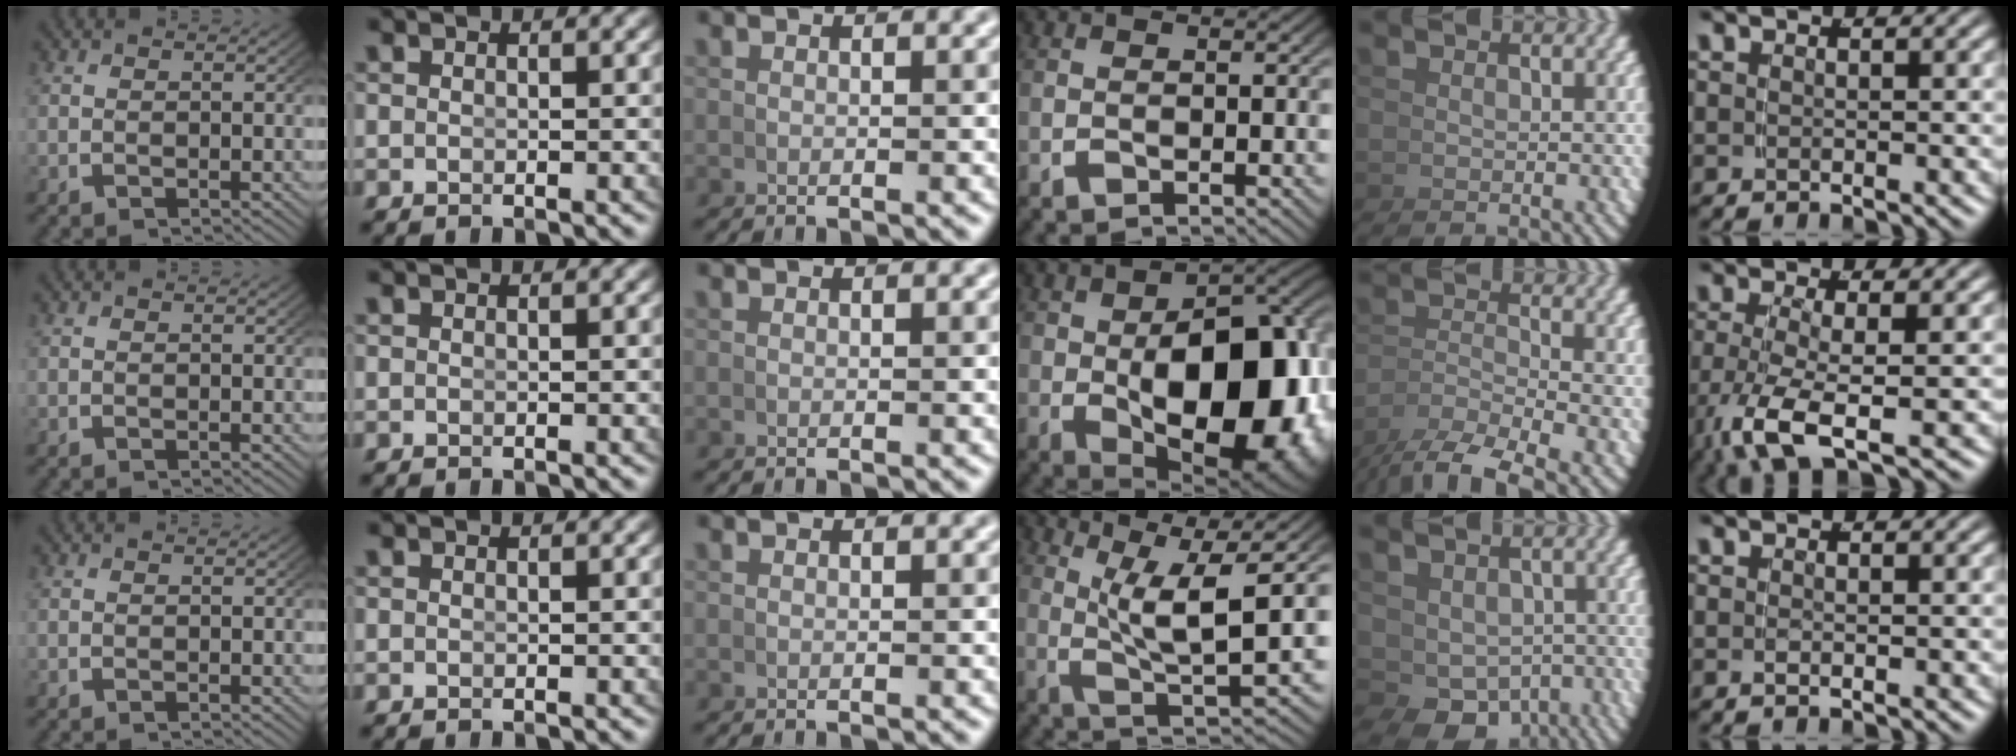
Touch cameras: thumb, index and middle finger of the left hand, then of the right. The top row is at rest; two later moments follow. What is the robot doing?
{"motion": "lift_and_place", "object": "bowl"}